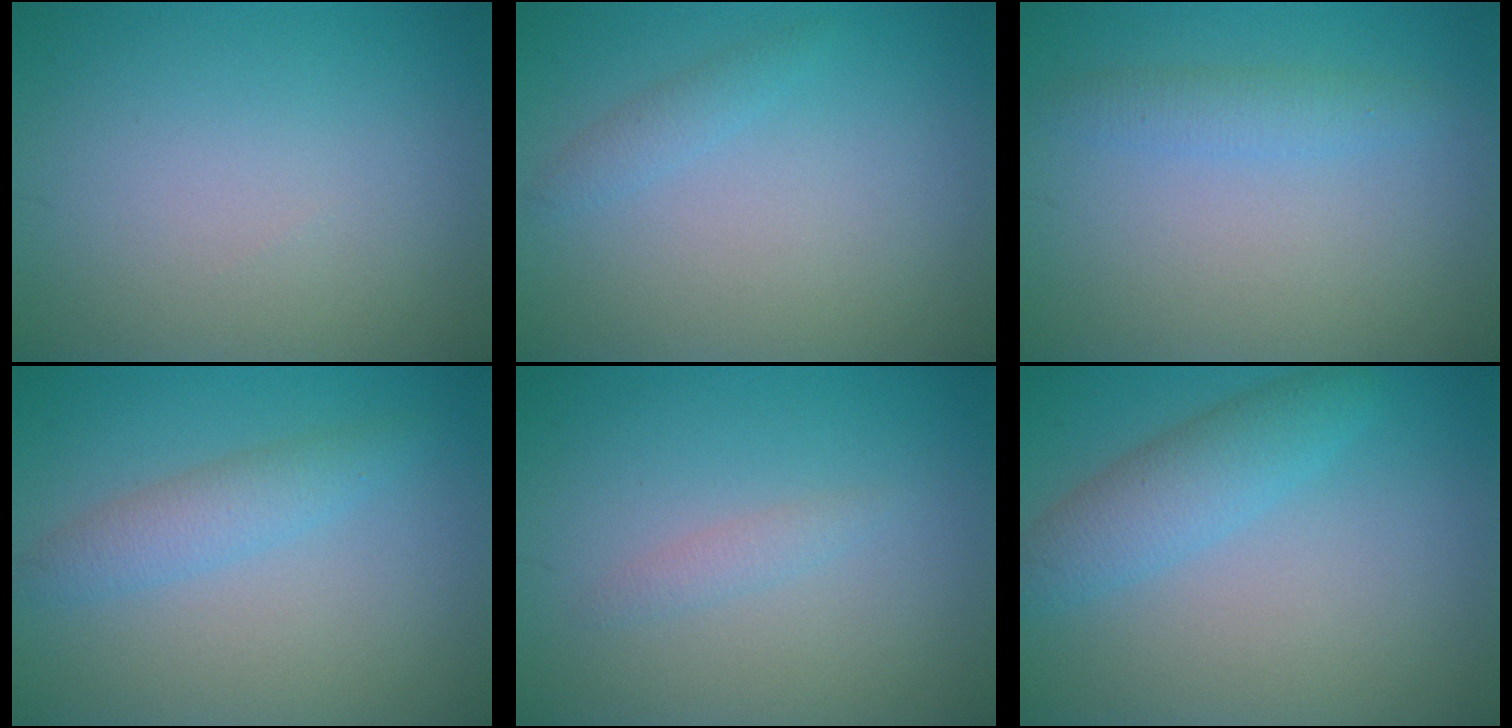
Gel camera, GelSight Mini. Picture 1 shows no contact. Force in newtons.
{"total": 1.1, "press": 1.1, "slide": 0.1}
{"total": 1.8, "press": 1.8, "slide": 0.1}
{"total": 2.5, "press": 2.5, "slide": 0.1}
{"total": 1.0, "press": 1.0, "slide": 0.0}
{"total": 3.5, "press": 3.5, "slide": 0.2}